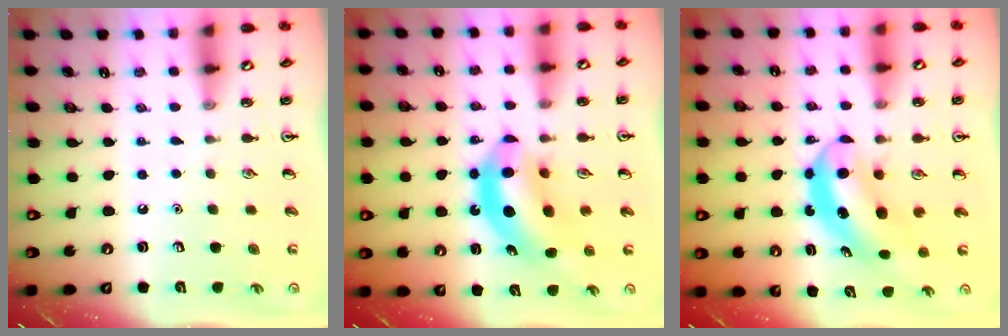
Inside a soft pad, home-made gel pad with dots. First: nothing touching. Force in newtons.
{"total": 11.1, "press": 10.6, "slide": 3.3}
{"total": 5.4, "press": 5.3, "slide": 1.1}